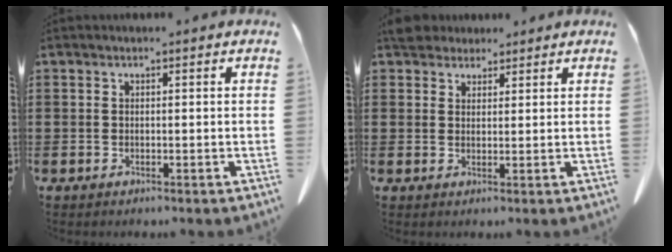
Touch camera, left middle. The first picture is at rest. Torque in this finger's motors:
{"motor_torque": [0.24, -0.01, 0.06, 0.01]}